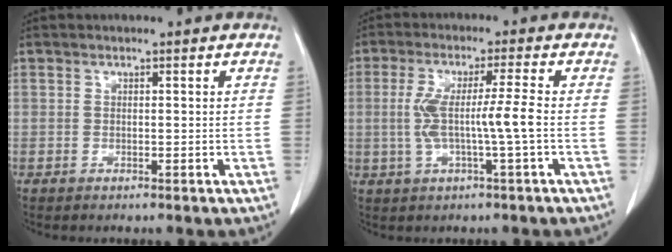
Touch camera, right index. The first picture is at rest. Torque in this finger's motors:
{"motor_torque": [1.21, -0.25, 0.60, 0.16]}